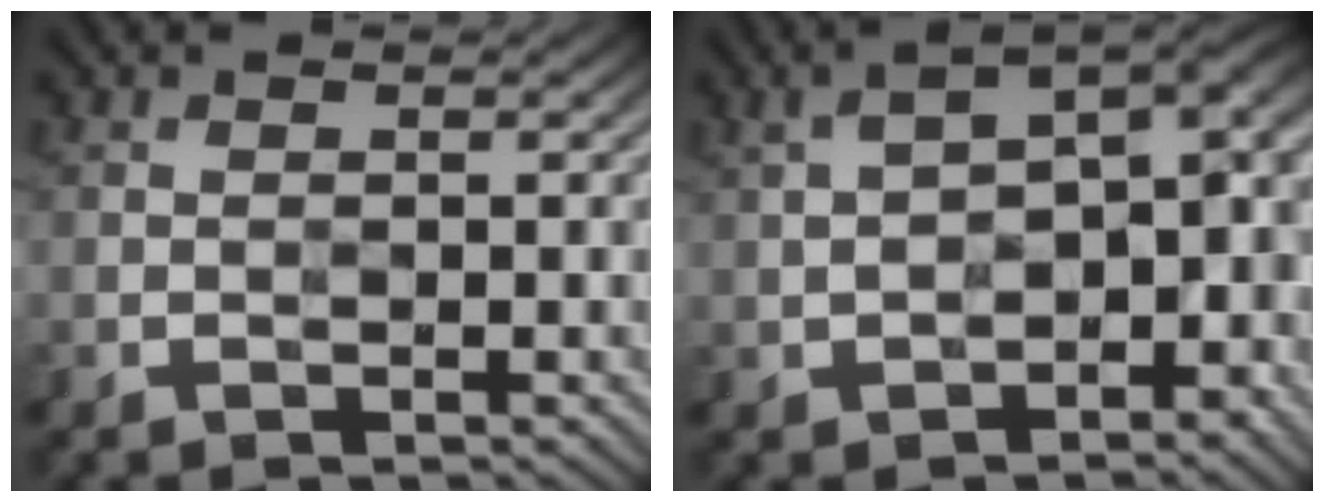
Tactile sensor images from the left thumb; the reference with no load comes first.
{"total": 12.3, "force": [-1.0, 6.8, 10.2], "torque": [-0.141, -0.001, -0.003]}